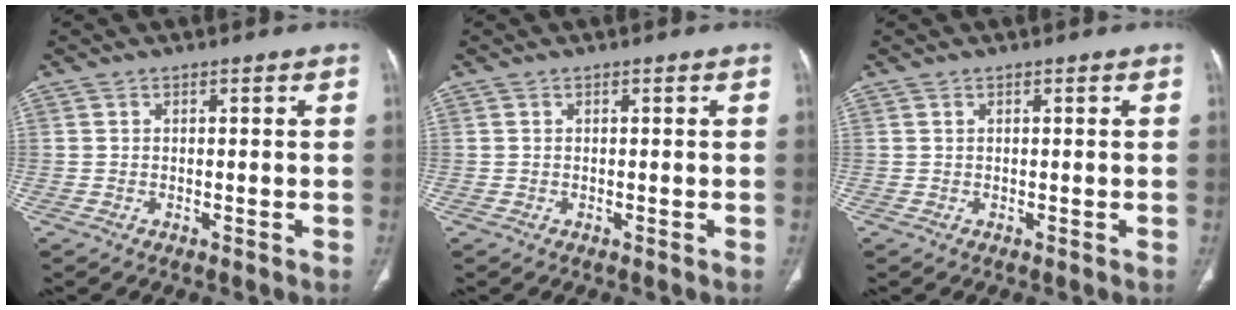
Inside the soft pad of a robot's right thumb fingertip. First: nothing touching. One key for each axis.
{"total": 0.0}
{"total": 0.0}